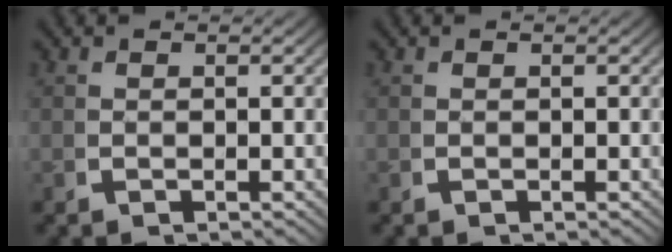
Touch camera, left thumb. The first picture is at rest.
{"total": 0.0}